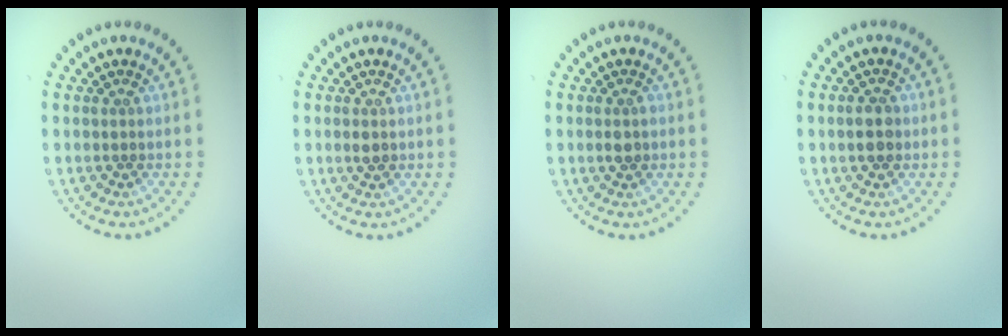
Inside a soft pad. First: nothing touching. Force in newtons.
{"total": 0.9, "press": 0.9, "slide": 0.0}
{"total": 1.0, "press": 1.0, "slide": 0.3}
{"total": 2.0, "press": 1.9, "slide": 0.4}